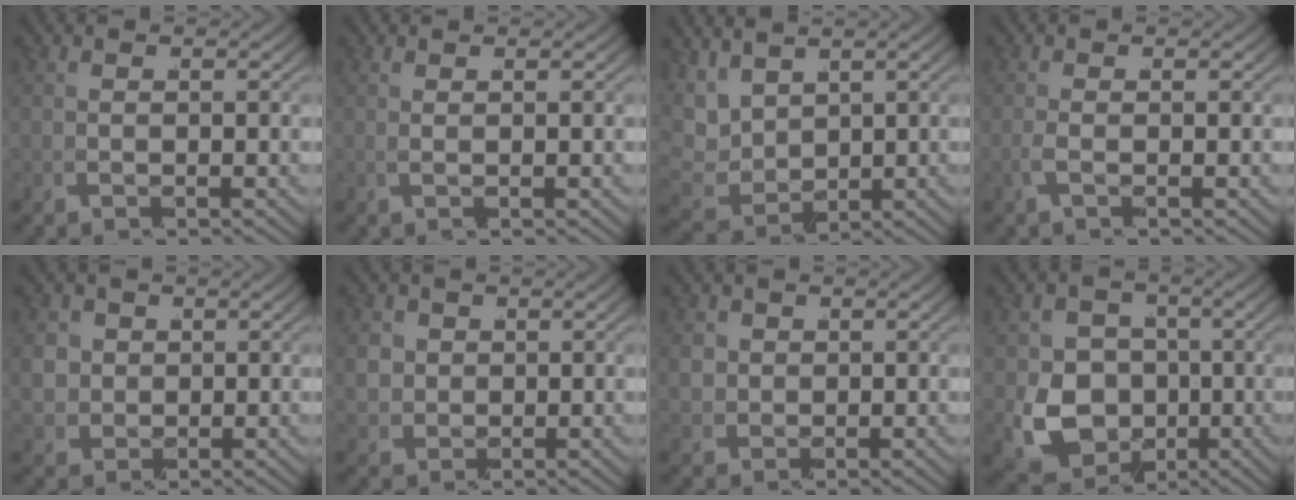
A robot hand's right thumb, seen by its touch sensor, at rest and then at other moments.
{"total": 0.6, "force": [0.4, -0.3, 0.3], "torque": [-0.013, -0.001, 0.012]}
{"total": 5.9, "force": [1.7, 4.2, 3.7], "torque": [-0.100, -0.025, 0.054]}
{"total": 0.9, "force": [-0.2, 0.1, 0.9], "torque": [-0.029, -0.004, -0.001]}
{"total": 4.7, "force": [0.8, 4.2, 2.1], "torque": [-0.060, -0.022, 0.030]}
{"total": 4.3, "force": [0.8, 3.8, 1.8], "torque": [-0.053, -0.019, 0.029]}
{"total": 3.3, "force": [0.8, 2.9, 1.4], "torque": [-0.041, -0.014, 0.027]}
{"total": 11.3, "force": [-2.3, 9.6, 5.5], "torque": [-0.127, -0.057, -0.020]}